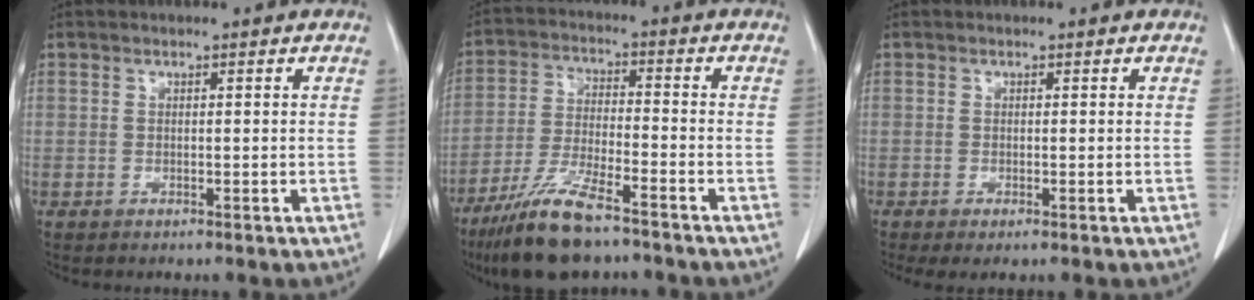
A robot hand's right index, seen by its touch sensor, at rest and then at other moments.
{"total": 11.2, "force": [-8.2, 1.7, 7.3], "torque": [-0.149, -0.031, -0.154]}
{"total": 1.6, "force": [-0.8, 0.3, 1.4], "torque": [-0.021, -0.006, -0.011]}